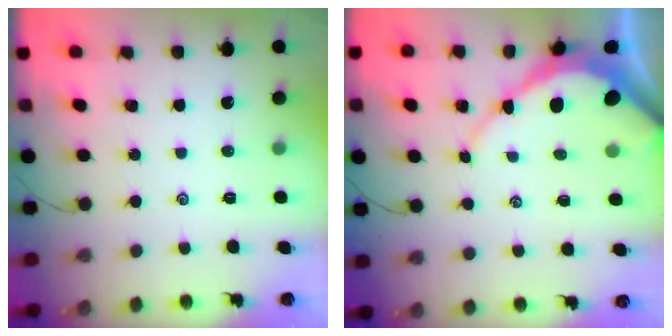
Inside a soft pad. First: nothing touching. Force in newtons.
{"total": 8.5, "press": 8.4, "slide": 0.9}